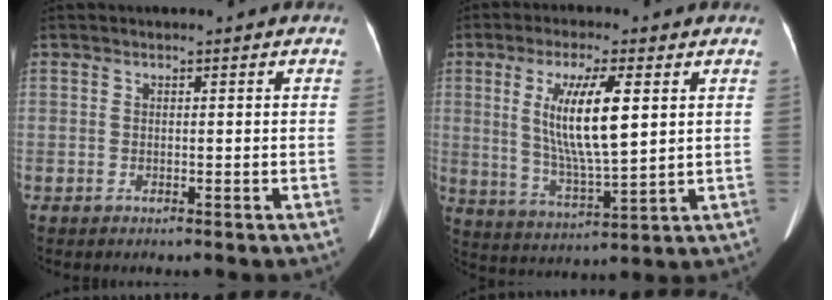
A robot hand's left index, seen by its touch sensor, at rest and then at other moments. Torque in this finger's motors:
{"motor_torque": [1.71, -0.43, 0.91, 0.21]}